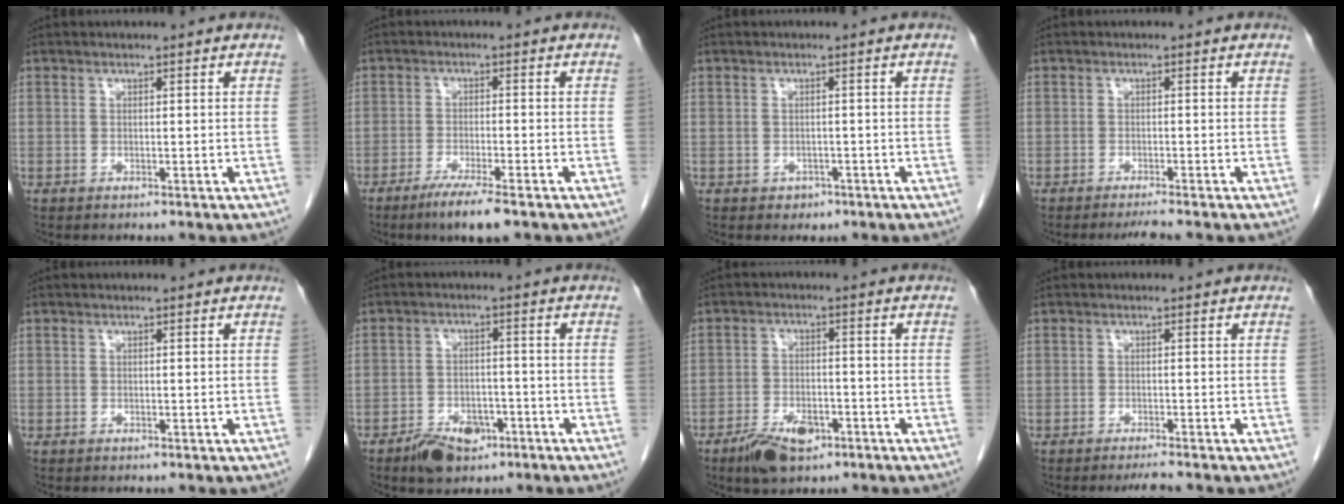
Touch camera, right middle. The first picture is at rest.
{"total": 6.2, "force": [-4.2, 0.3, 4.5], "torque": [-0.077, -0.015, -0.070]}
{"total": 1.8, "force": [-0.9, 1.4, 0.6], "torque": [-0.006, 0.004, -0.006]}
{"total": 2.3, "force": [-2.1, -0.4, 1.0], "torque": [-0.018, -0.006, -0.034]}
{"total": 0.0}
{"total": 6.2, "force": [-4.0, 3.5, 3.1], "torque": [-0.052, 0.004, -0.059]}
{"total": 6.4, "force": [-3.9, 3.0, 4.0], "torque": [-0.077, -0.002, -0.063]}
{"total": 2.2, "force": [-2.0, -0.2, 0.9], "torque": [-0.017, -0.005, -0.032]}